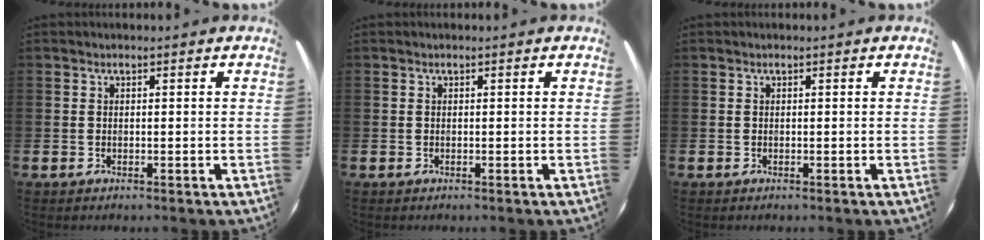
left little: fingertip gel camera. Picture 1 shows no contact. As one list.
[{"total": 0.0}, {"total": 0.0}]